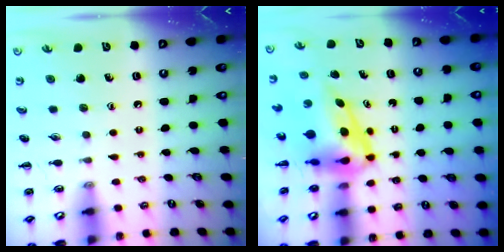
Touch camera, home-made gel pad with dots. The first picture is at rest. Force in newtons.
{"total": 7.9, "press": 7.6, "slide": 2.0}